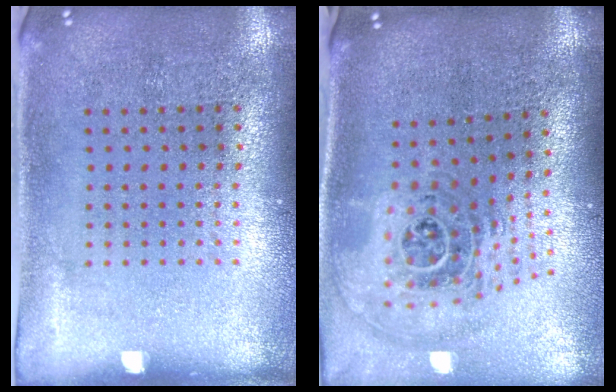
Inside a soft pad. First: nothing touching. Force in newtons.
{"total": 1.9, "press": 1.5, "slide": 1.2}